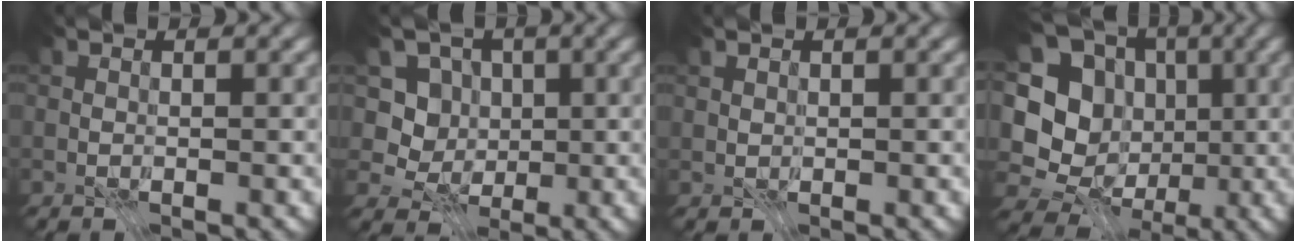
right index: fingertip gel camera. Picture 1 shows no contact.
{"total": 5.1, "force": [0.1, 4.8, 1.8], "torque": [-0.017, 0.006, -0.027]}
{"total": 0.6, "force": [0.4, 0.4, 0.2], "torque": [-0.006, 0.001, 0.008]}
{"total": 13.3, "force": [-1.5, 12.2, 5.1], "torque": [-0.130, 0.016, -0.029]}